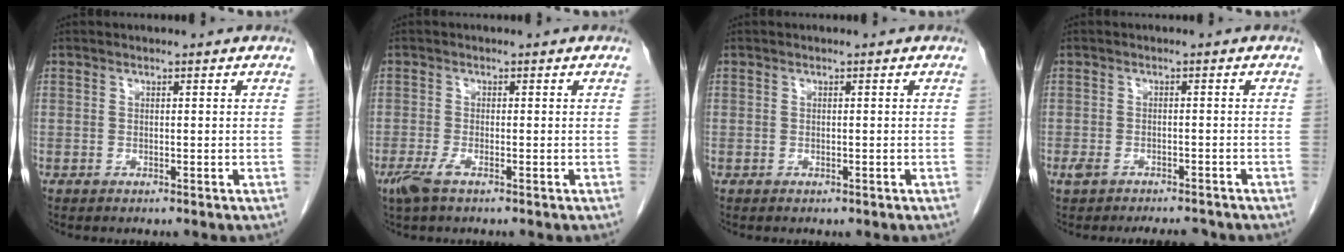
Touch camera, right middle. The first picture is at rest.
{"total": 2.7, "force": [-1.6, 0.5, 2.1], "torque": [-0.049, -0.007, -0.035]}
{"total": 0.0}
{"total": 4.9, "force": [-4.0, 1.9, 2.1], "torque": [-0.036, 0.005, -0.056]}